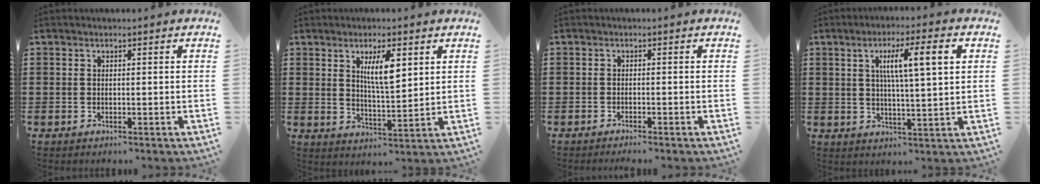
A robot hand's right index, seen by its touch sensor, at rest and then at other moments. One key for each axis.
{"total": 6.0, "fx": 2.4, "fy": 1.7, "fz": 5.2, "tx": -0.100, "ty": 0.003, "tz": 0.038}
{"total": 0.9, "fx": -0.9, "fy": -0.1, "fz": 0.3, "tx": -0.006, "ty": -0.001, "tz": -0.017}
{"total": 8.1, "fx": 2.3, "fy": 1.5, "fz": 7.6, "tx": -0.144, "ty": 0.002, "tz": 0.031}